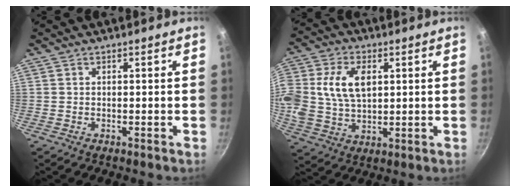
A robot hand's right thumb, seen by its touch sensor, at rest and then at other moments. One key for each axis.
{"total": 15.2, "fx": 3.1, "fy": 9.9, "fz": 11.1, "tx": -0.234, "ty": 0.000, "tz": 0.063}